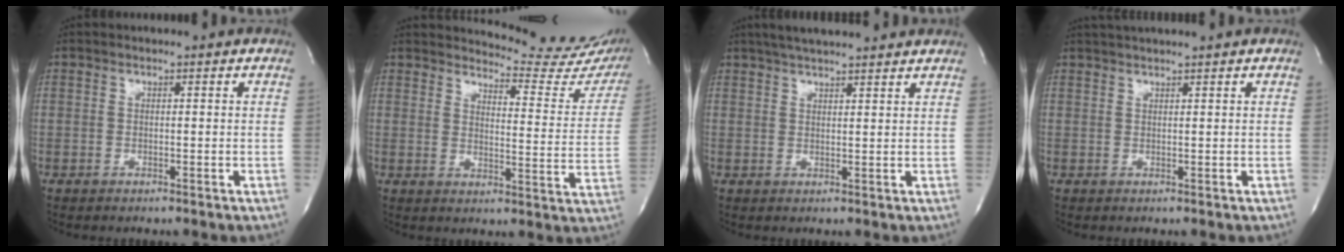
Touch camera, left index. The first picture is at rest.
{"total": 15.8, "force": [15.3, 1.7, 3.2], "torque": [-0.036, -0.101, 0.159]}
{"total": 10.3, "force": [9.1, 0.9, 4.9], "torque": [-0.081, 0.027, 0.120]}
{"total": 3.6, "force": [3.3, -0.8, 1.4], "torque": [-0.020, 0.019, 0.055]}